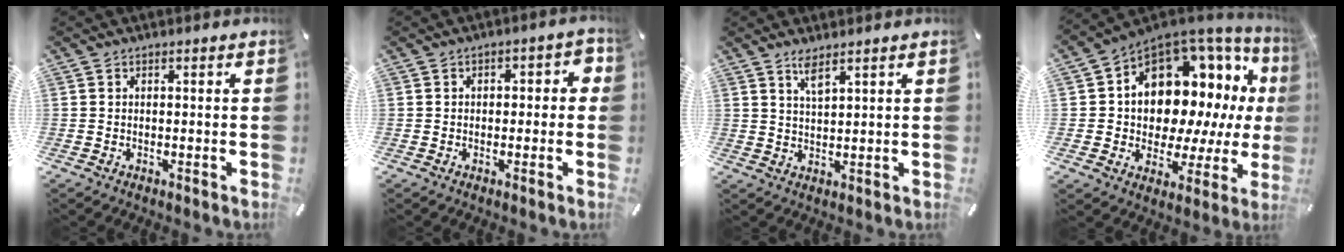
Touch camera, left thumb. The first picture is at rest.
{"total": 3.0, "force": [-1.0, 1.9, 2.0], "torque": [-0.029, 0.013, -0.024]}
{"total": 3.6, "force": [2.8, 0.5, 2.2], "torque": [-0.049, -0.006, 0.049]}
{"total": 14.3, "force": [4.8, 10.8, 8.1], "torque": [-0.126, -0.064, 0.087]}